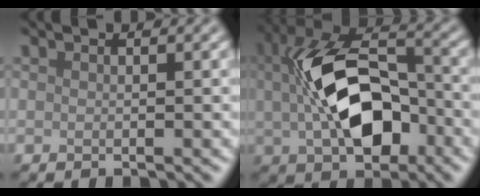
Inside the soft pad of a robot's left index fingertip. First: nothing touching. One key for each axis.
{"total": 10.7, "fx": -0.1, "fy": 6.2, "fz": 8.7, "tx": -0.163, "ty": 0.000, "tz": 0.003}